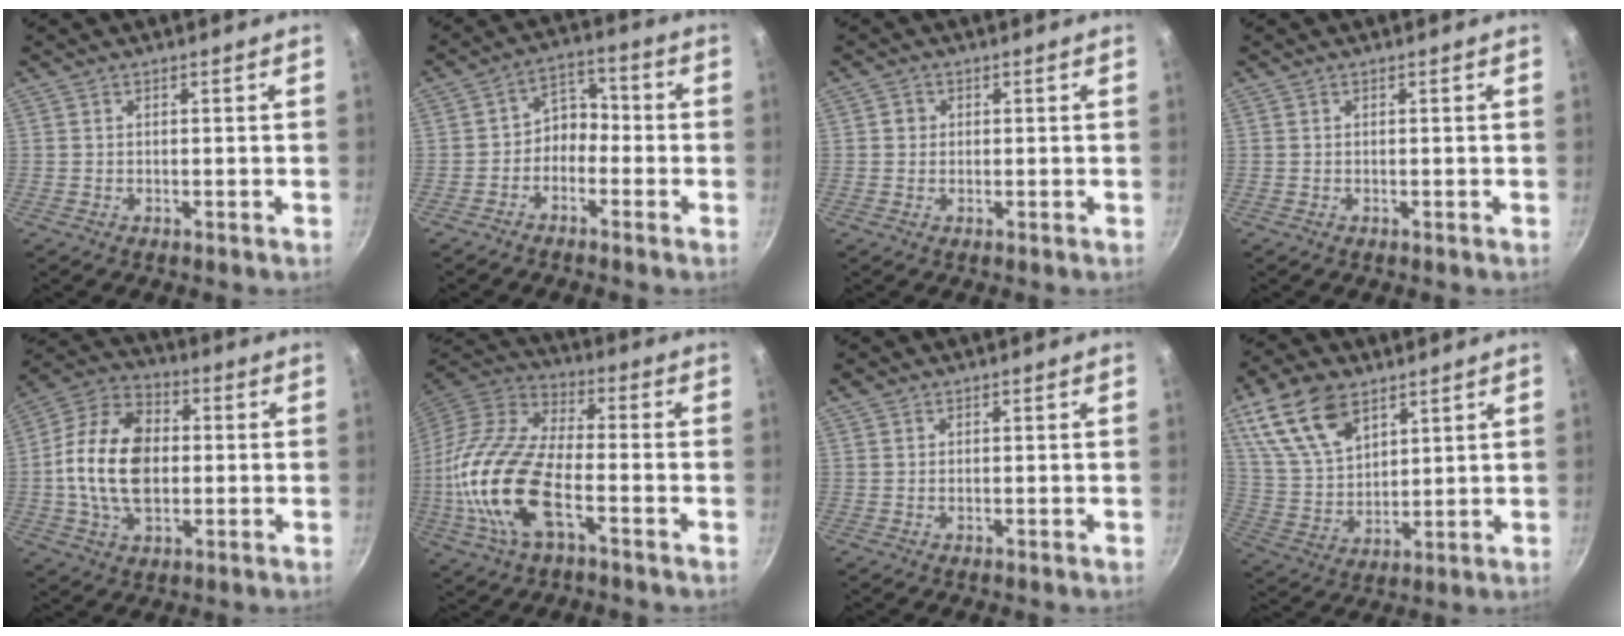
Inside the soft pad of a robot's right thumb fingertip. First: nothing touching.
{"total": 5.7, "force": [-2.0, 4.3, 3.1], "torque": [-0.011, 0.041, -0.048]}
{"total": 1.7, "force": [0.2, 1.6, 0.5], "torque": [-0.001, 0.004, 0.000]}
{"total": 0.0}
{"total": 16.8, "force": [0.0, 11.0, 12.6], "torque": [-0.209, 0.021, -0.015]}
{"total": 20.9, "force": [-5.8, 9.8, 17.5], "torque": [-0.351, 0.028, -0.128]}
{"total": 1.2, "force": [0.9, 0.7, 0.5], "torque": [-0.009, 0.002, 0.016]}
{"total": 15.7, "force": [8.8, 9.0, 9.4], "torque": [-0.156, -0.029, 0.179]}